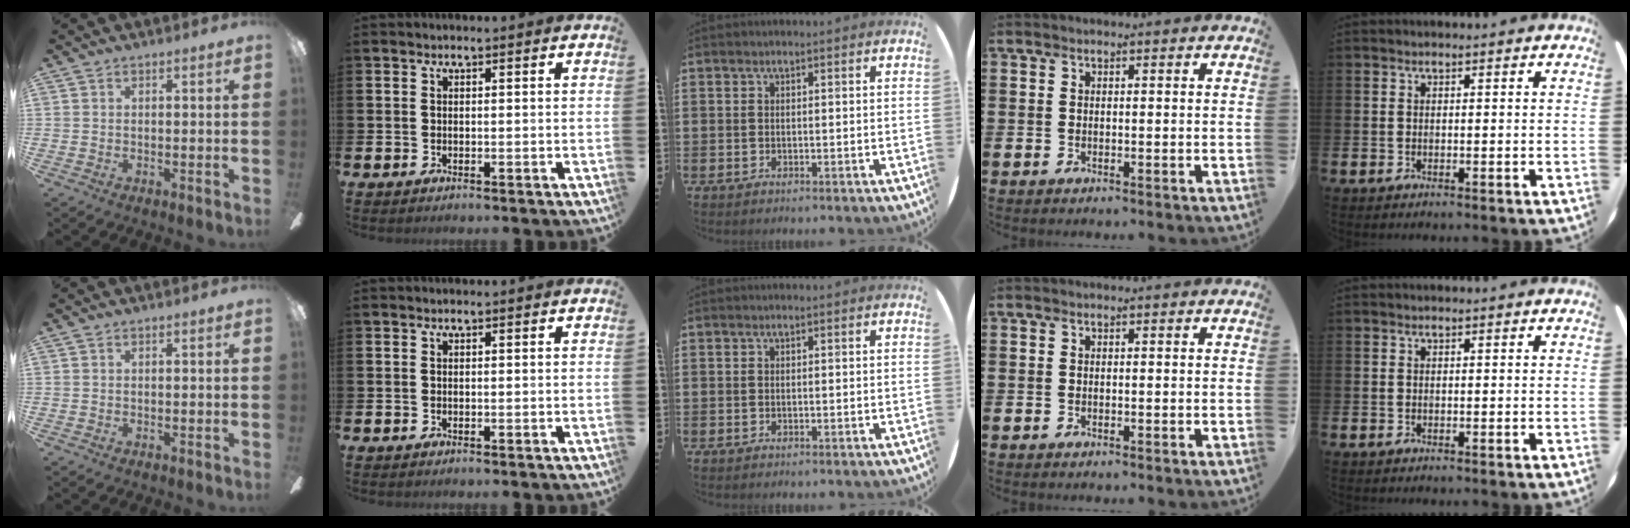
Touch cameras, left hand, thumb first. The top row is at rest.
{}